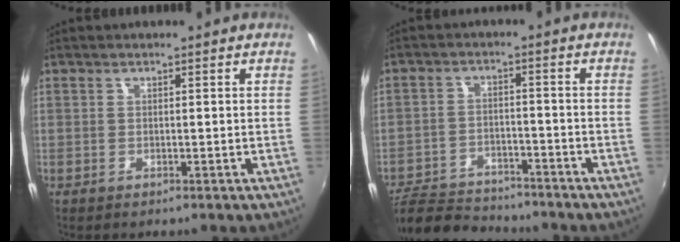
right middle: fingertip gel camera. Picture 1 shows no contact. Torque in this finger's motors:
{"motor_torque": [0.63, -0.91, -0.29, -0.09]}